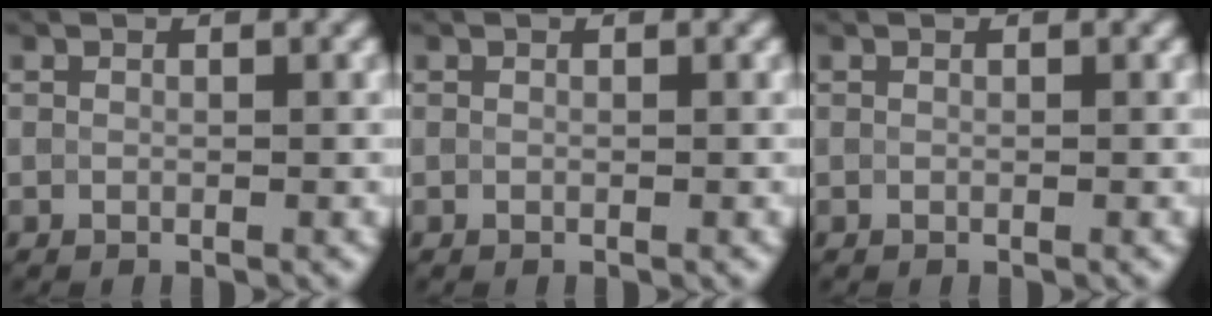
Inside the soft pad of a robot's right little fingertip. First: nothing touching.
{"total": 0.0}
{"total": 0.0}